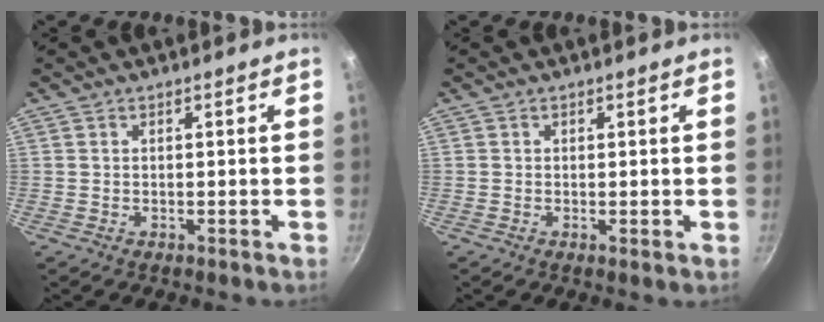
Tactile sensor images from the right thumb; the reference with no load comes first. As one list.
[{"total": 0.8, "force": [-0.1, 0.2, 0.7], "torque": [-0.016, -0.004, -0.004]}]